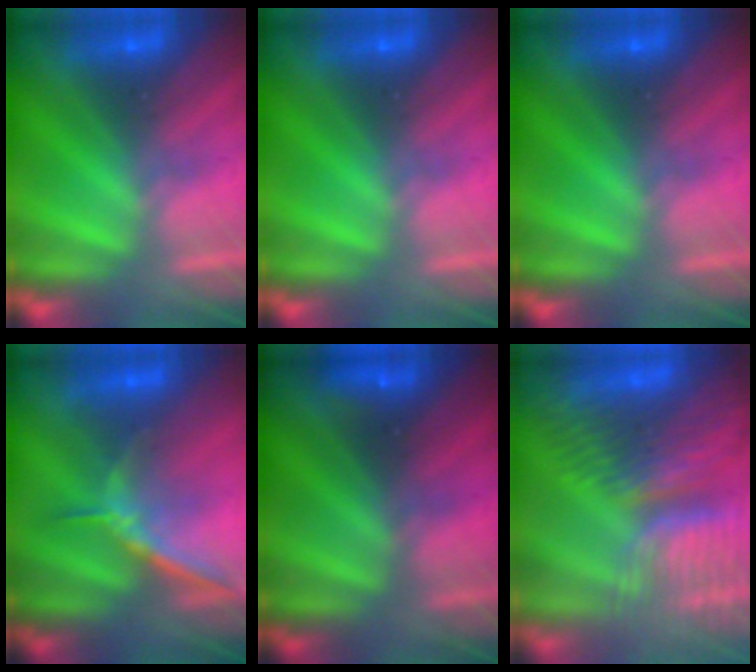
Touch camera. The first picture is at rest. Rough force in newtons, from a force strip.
{"total": 0.0}
{"total": 0.0}
{"total": 1.3}
{"total": 1.4}
{"total": 13.7}